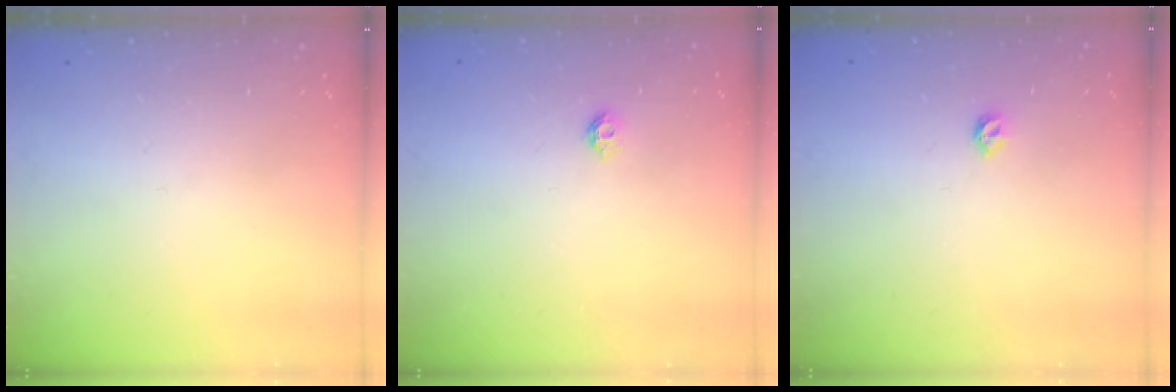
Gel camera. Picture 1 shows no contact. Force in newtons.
{"total": 3.9, "press": 3.9, "slide": 0.5}
{"total": 4.2, "press": 4.2, "slide": 0.7}